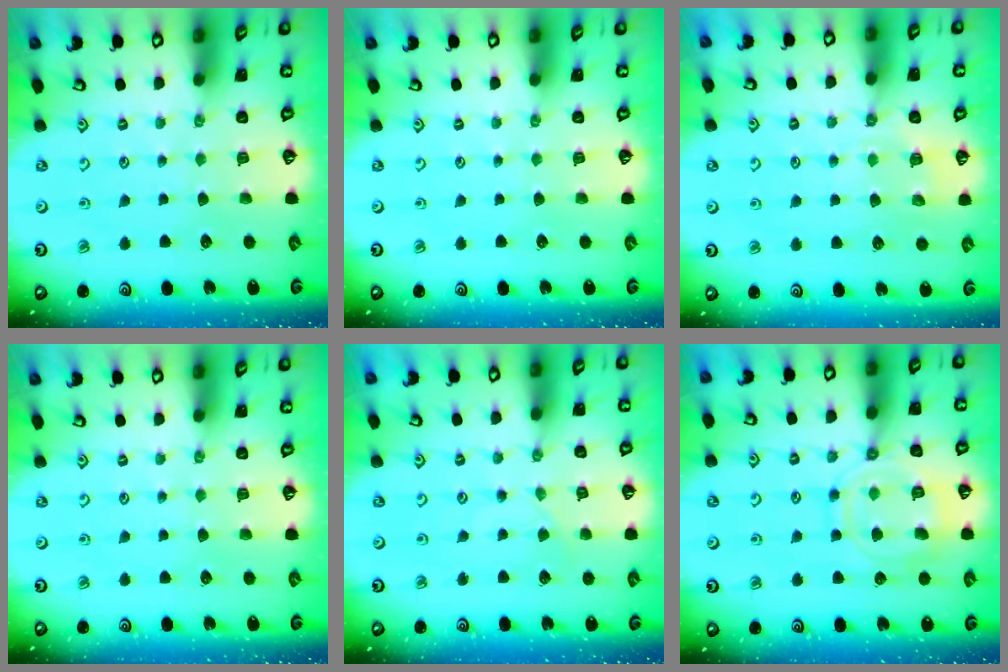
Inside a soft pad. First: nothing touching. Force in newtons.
{"total": 0.0}
{"total": 5.9, "press": 5.8, "slide": 1.0}
{"total": 0.0}
{"total": 1.8, "press": 1.7, "slide": 0.4}
{"total": 12.7, "press": 12.6, "slide": 1.3}